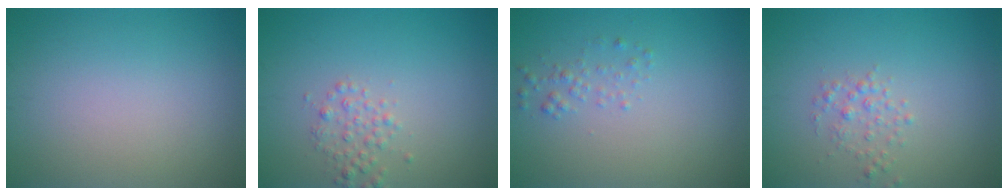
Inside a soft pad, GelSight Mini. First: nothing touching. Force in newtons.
{"total": 1.7, "press": 1.7, "slide": 0.0}
{"total": 1.2, "press": 1.2, "slide": 0.1}
{"total": 1.5, "press": 1.5, "slide": 0.0}